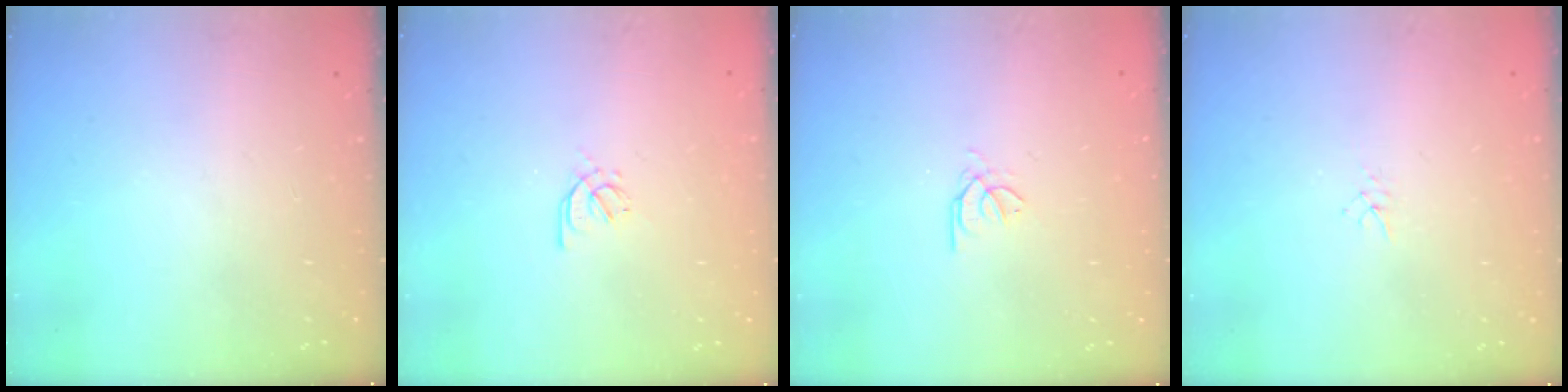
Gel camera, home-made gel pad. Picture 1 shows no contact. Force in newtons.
{"total": 2.4, "press": 2.3, "slide": 0.6}
{"total": 0.9, "press": 0.8, "slide": 0.4}
{"total": 1.9, "press": 1.9, "slide": 0.3}